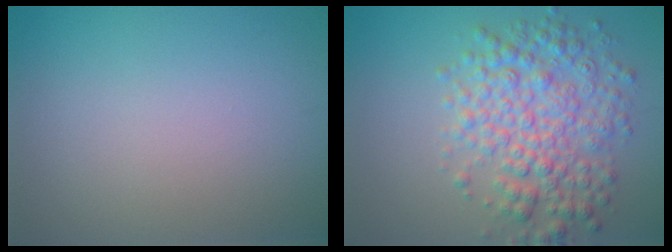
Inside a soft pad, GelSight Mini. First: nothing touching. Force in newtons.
{"total": 5.9, "press": 5.9, "slide": 0.0}